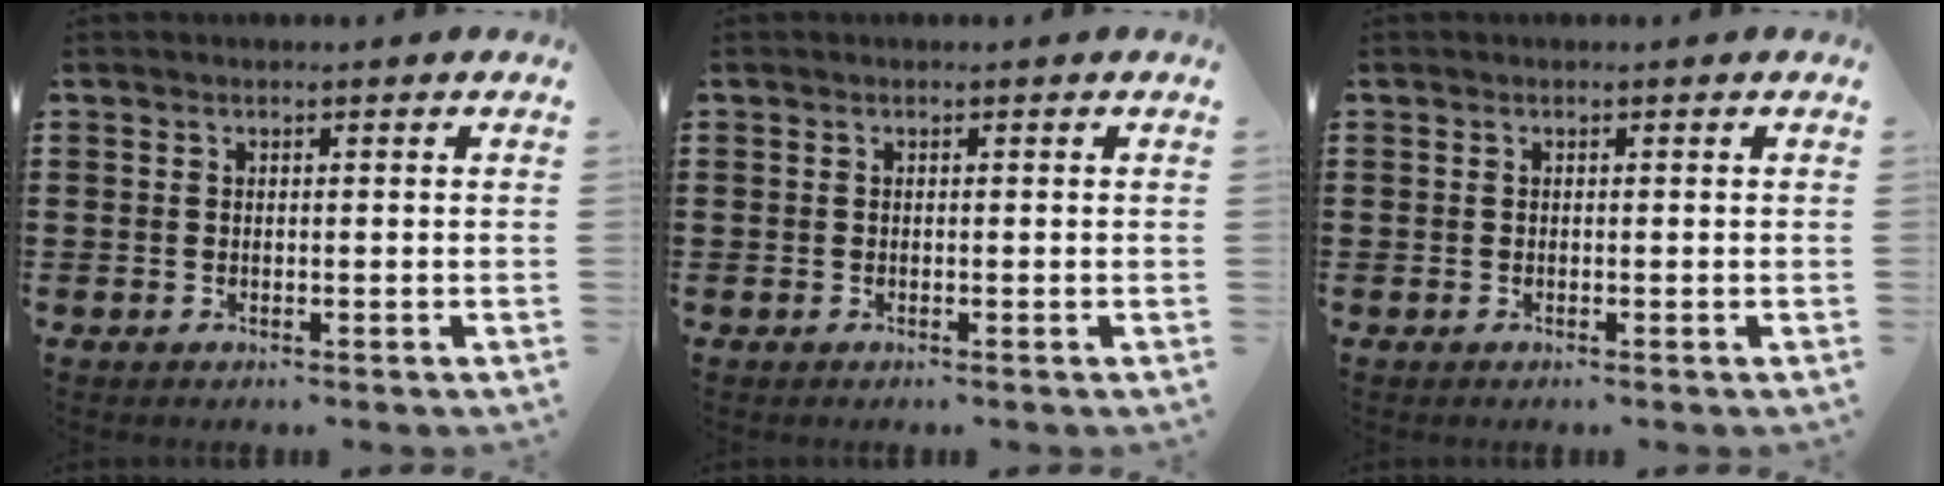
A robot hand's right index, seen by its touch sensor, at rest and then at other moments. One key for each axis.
{"total": 0.0}
{"total": 0.0}